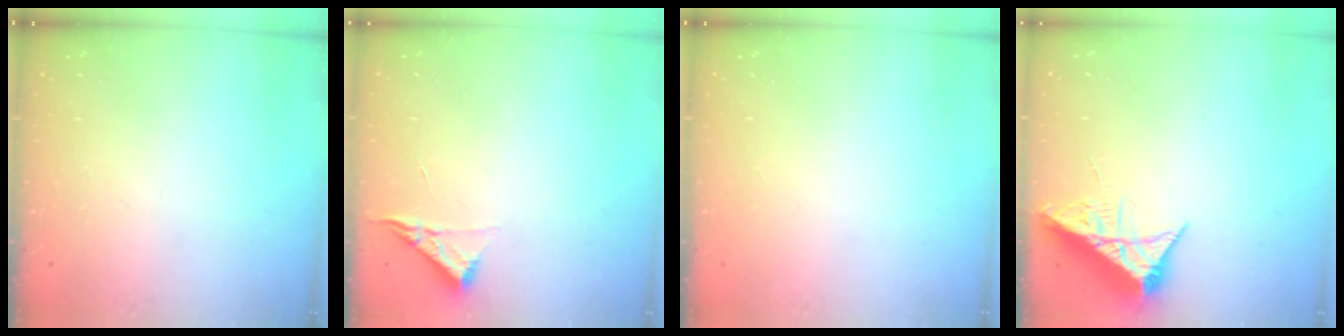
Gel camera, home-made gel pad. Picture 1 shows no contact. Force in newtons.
{"total": 5.1, "press": 5.0, "slide": 0.7}
{"total": 0.0}
{"total": 8.4, "press": 8.4, "slide": 0.5}